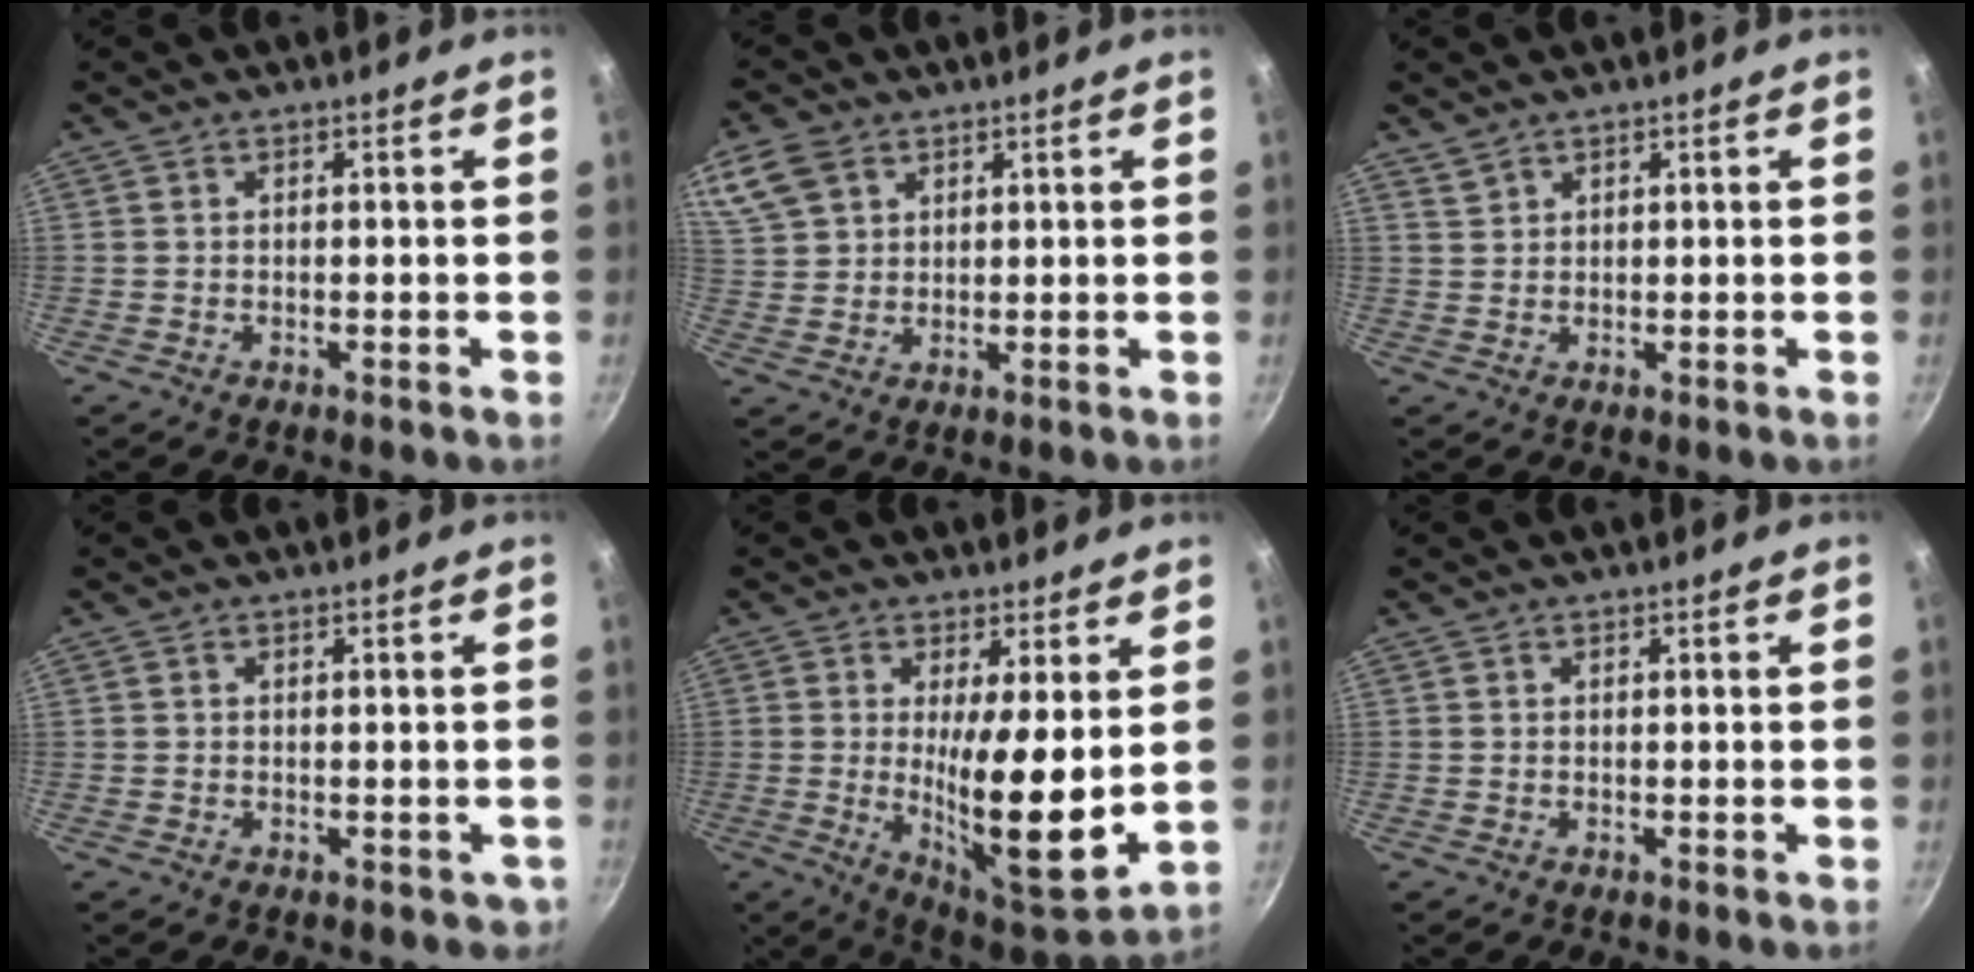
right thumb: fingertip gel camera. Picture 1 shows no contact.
{"total": 8.6, "force": [4.7, 6.0, 4.0], "torque": [-0.072, -0.003, 0.097]}
{"total": 1.5, "force": [1.4, 0.6, 0.2], "torque": [0.001, -0.001, 0.031]}
{"total": 1.5, "force": [-0.4, 1.2, 0.8], "torque": [-0.001, 0.006, 0.001]}
{"total": 14.9, "force": [1.1, 3.5, 14.4], "torque": [-0.226, -0.044, 0.024]}
{"total": 0.0}